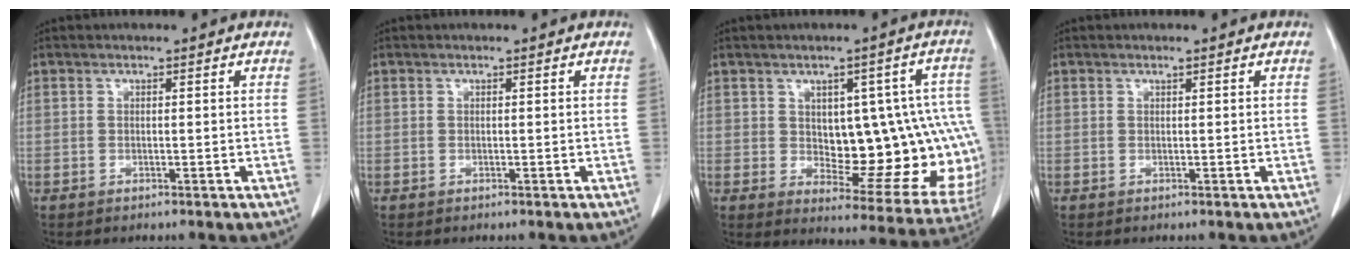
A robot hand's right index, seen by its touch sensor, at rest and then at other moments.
{"total": 0.0}
{"total": 16.7, "force": [0.5, 7.4, 14.9], "torque": [-0.139, 0.023, 0.030]}
{"total": 0.0}